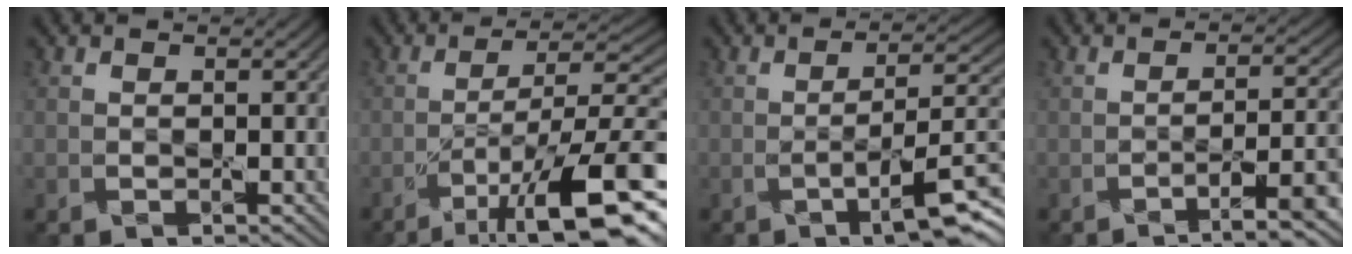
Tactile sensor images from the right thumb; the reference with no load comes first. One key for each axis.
{"total": 16.1, "fx": -8.1, "fy": 4.5, "fz": 13.1, "tx": -0.202, "ty": -0.003, "tz": -0.130}
{"total": 8.5, "fx": -3.2, "fy": 1.6, "fz": 7.7, "tx": -0.121, "ty": 0.003, "tz": -0.052}
{"total": 8.2, "fx": -4.3, "fy": 2.3, "fz": 6.6, "tx": -0.087, "ty": -0.001, "tz": -0.062}